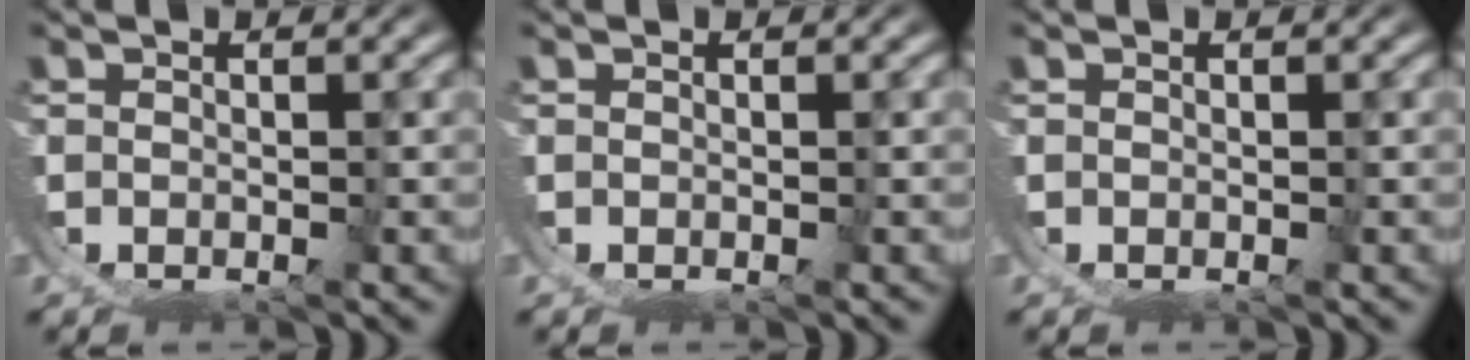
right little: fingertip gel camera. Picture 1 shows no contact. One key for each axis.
{"total": 0.0}
{"total": 0.0}